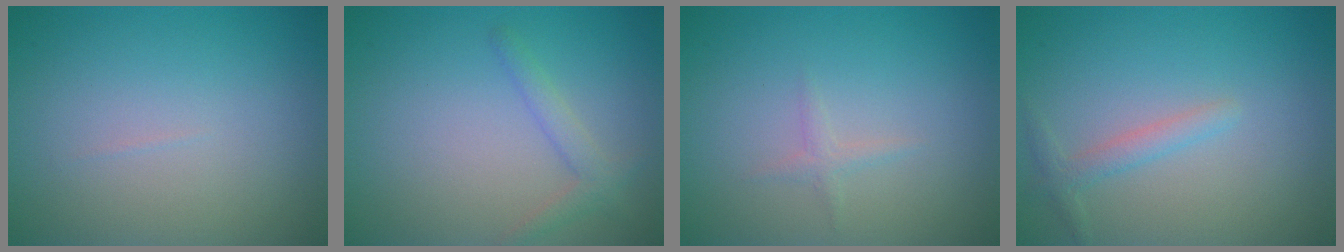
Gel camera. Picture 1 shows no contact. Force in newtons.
{"total": 1.8, "press": 1.7, "slide": 0.1}
{"total": 0.8, "press": 0.8, "slide": 0.1}
{"total": 1.6, "press": 1.6, "slide": 0.1}